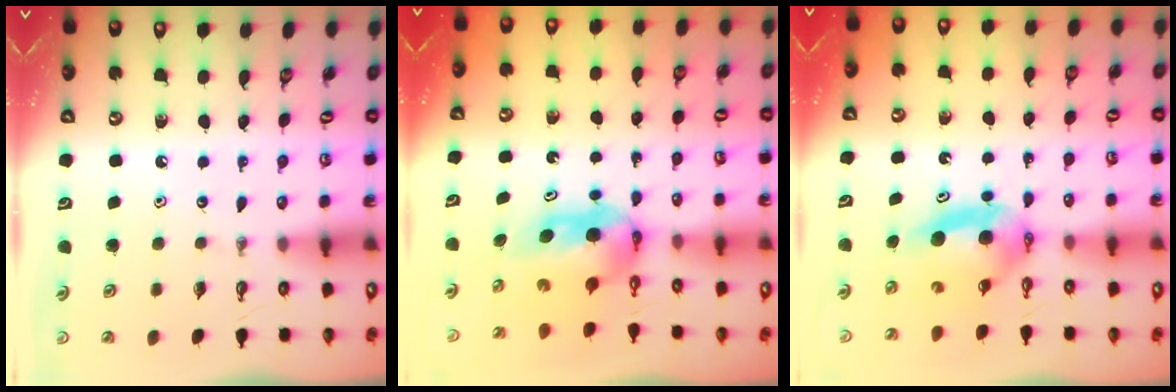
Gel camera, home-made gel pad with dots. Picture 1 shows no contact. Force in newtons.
{"total": 5.6, "press": 5.0, "slide": 2.4}
{"total": 7.3, "press": 4.9, "slide": 5.3}